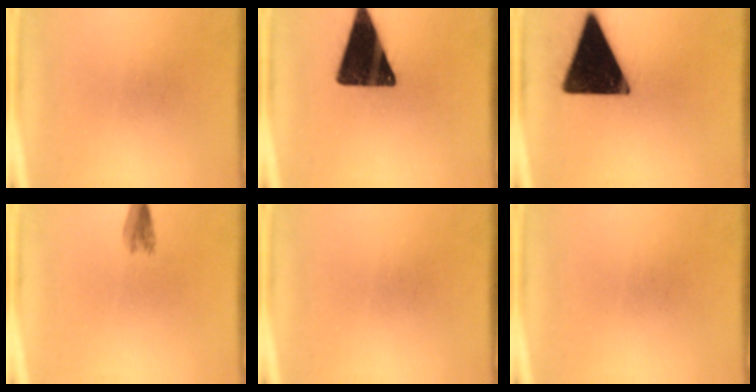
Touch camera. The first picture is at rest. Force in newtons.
{"total": 17.7}
{"total": 20.0}
{"total": 2.3}
{"total": 0.0}
{"total": 0.0}